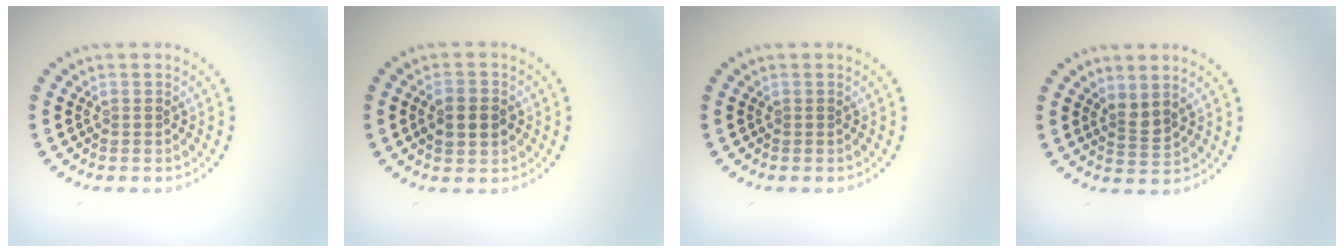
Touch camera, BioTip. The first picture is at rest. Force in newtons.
{"total": 2.9, "press": 2.9, "slide": 0.1}
{"total": 0.0}
{"total": 1.7, "press": 1.3, "slide": 1.1}